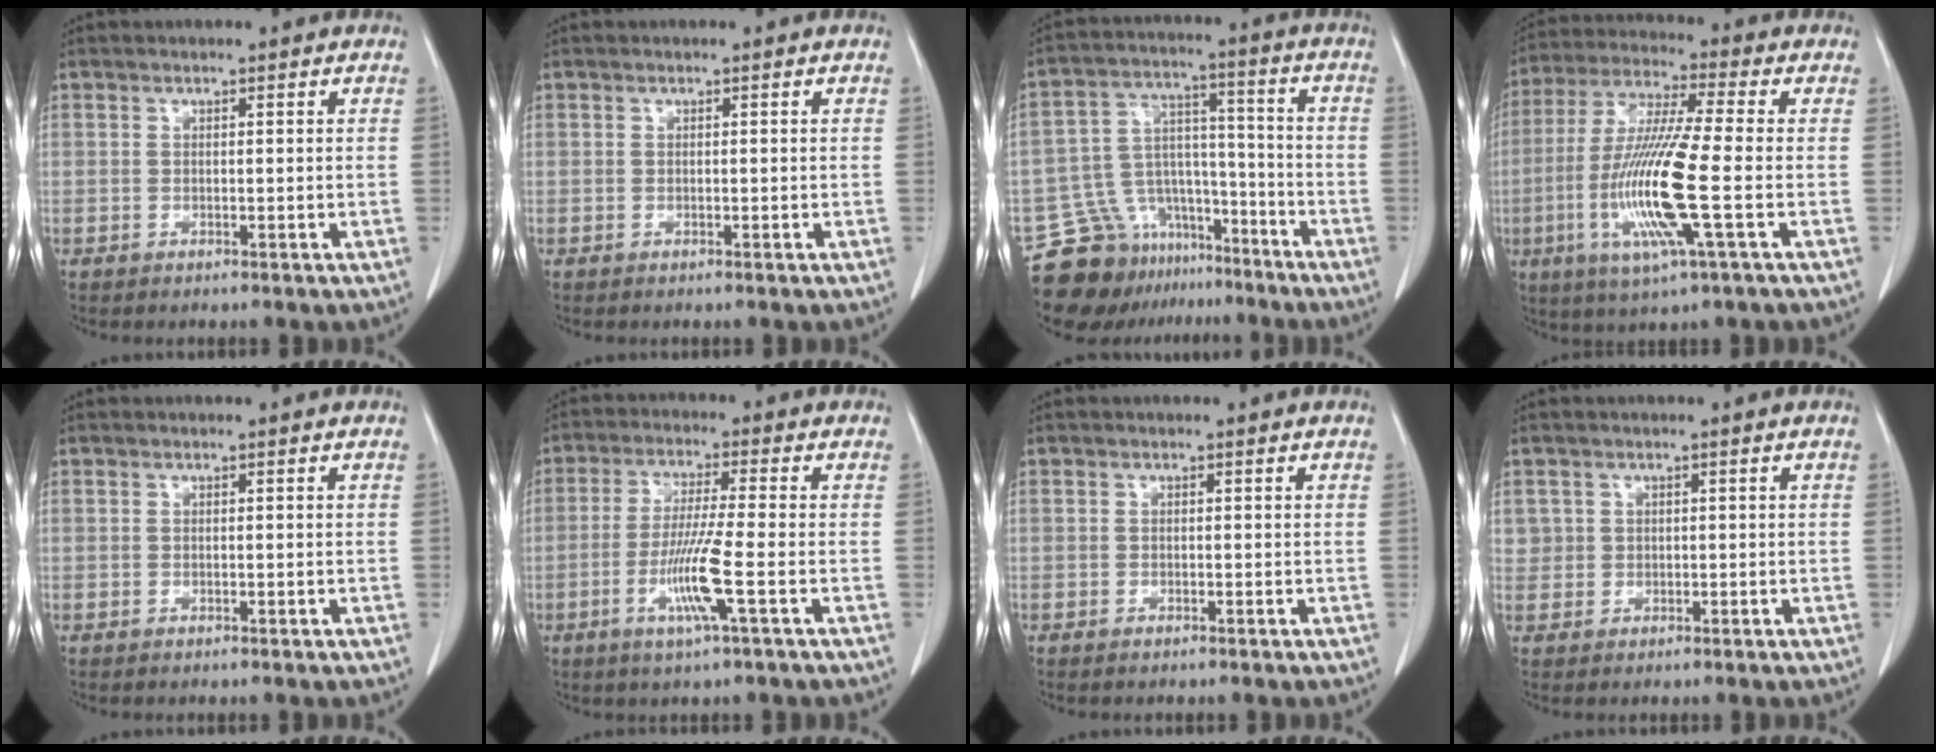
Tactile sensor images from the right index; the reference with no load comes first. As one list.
[{"total": 0.0}, {"total": 14.1, "force": [-11.2, 7.9, 3.5], "torque": [-0.058, 0.060, -0.182]}, {"total": 14.6, "force": [-3.4, 0.1, 14.2], "torque": [-0.297, -0.016, -0.073]}, {"total": 0.0}, {"total": 8.0, "force": [-2.7, -0.9, 7.5], "torque": [-0.148, -0.014, -0.055]}, {"total": 0.0}, {"total": 1.5, "force": [0.3, 1.5, -0.1], "torque": [0.015, 0.005, 0.001]}]